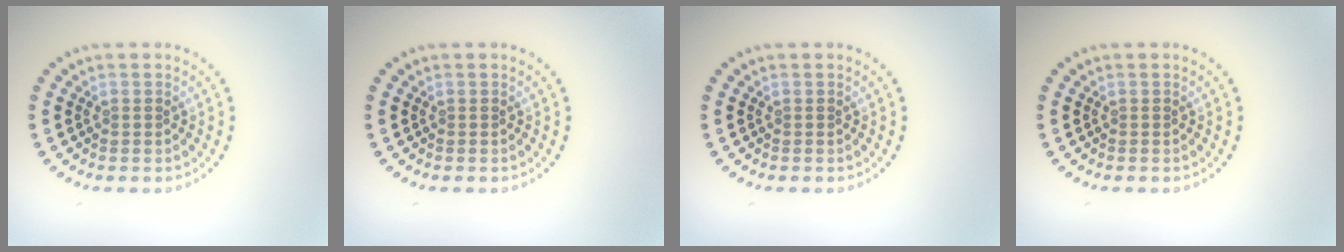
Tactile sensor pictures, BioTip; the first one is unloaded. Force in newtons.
{"total": 0.0}
{"total": 0.0}
{"total": 0.0}